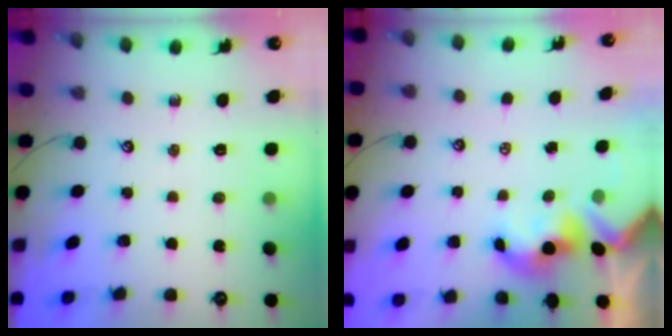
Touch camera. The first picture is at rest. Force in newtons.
{"total": 1.7, "press": 1.5, "slide": 0.8}